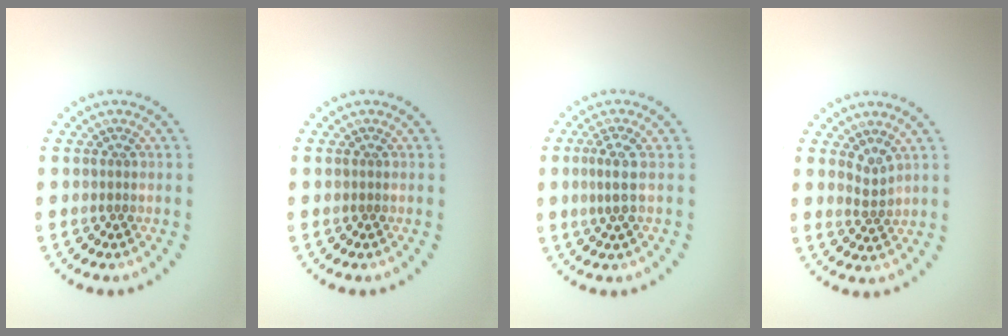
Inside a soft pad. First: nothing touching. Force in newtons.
{"total": 0.0}
{"total": 2.0, "press": 1.6, "slide": 1.3}
{"total": 1.6, "press": 1.0, "slide": 1.2}